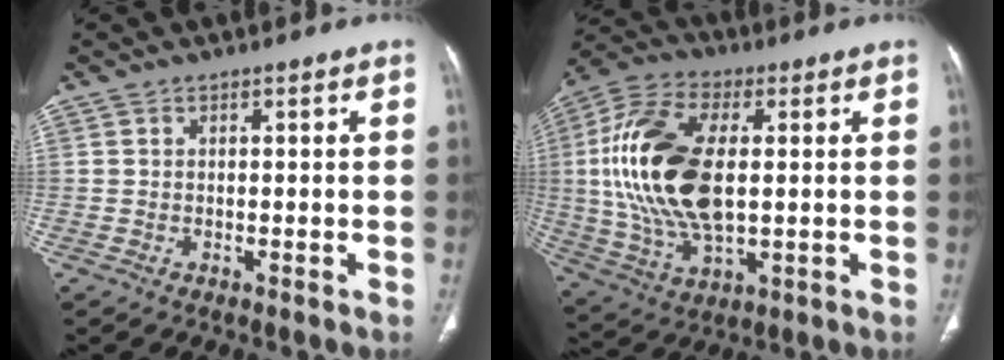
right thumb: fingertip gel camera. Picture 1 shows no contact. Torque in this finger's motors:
{"motor_torque": [0.57, 3.59, 2.36, 0.41, 0.29]}